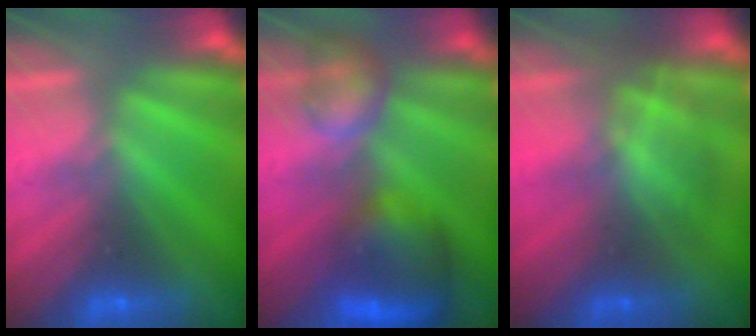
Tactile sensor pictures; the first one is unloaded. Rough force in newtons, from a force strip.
{"total": 7.8}
{"total": 2.9}